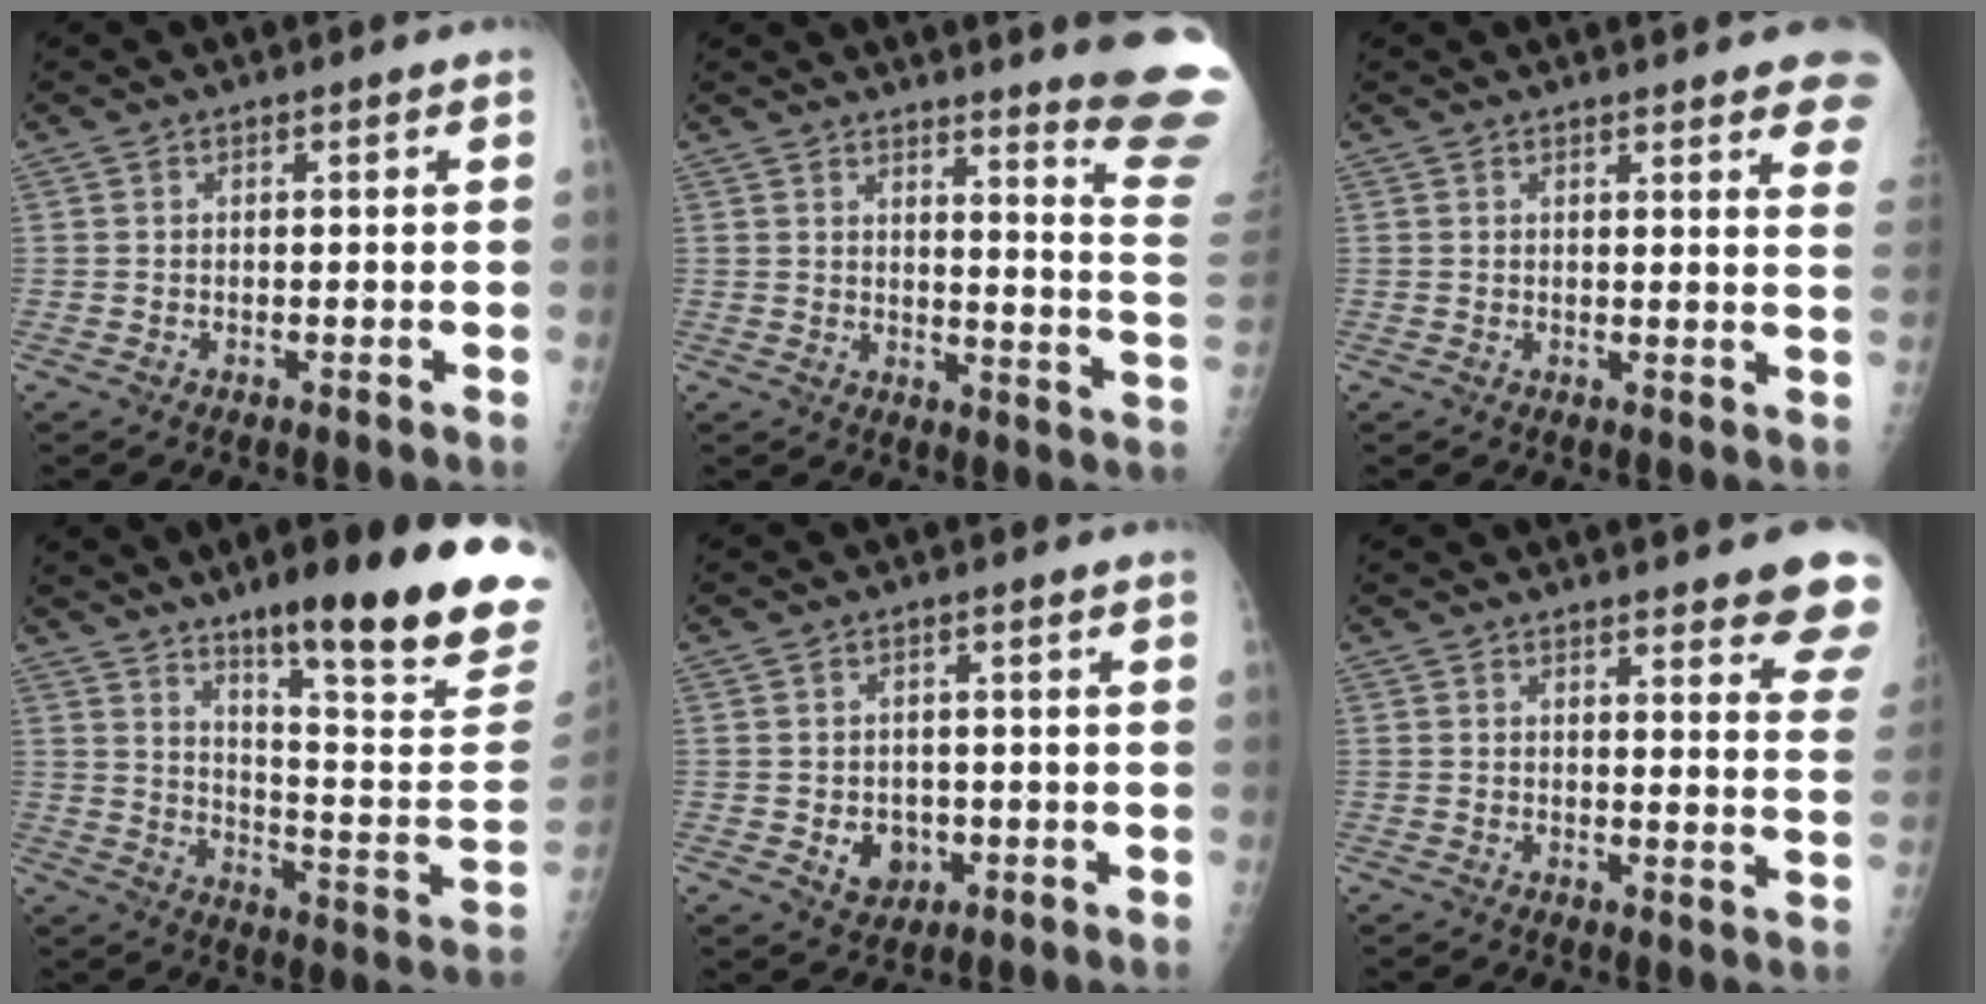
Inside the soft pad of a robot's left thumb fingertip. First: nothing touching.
{"total": 17.1, "force": [15.0, -0.7, 8.3], "torque": [-0.089, -0.176, 0.164]}
{"total": 10.5, "force": [8.1, 1.8, 6.4], "torque": [-0.054, -0.025, 0.077]}
{"total": 26.3, "force": [17.0, 3.9, 19.7], "torque": [-0.246, -0.083, 0.249]}
{"total": 4.9, "force": [-1.1, 4.1, 2.5], "torque": [-0.016, 0.004, -0.006]}
{"total": 12.2, "force": [9.9, 2.4, 6.6], "torque": [-0.043, -0.046, 0.099]}